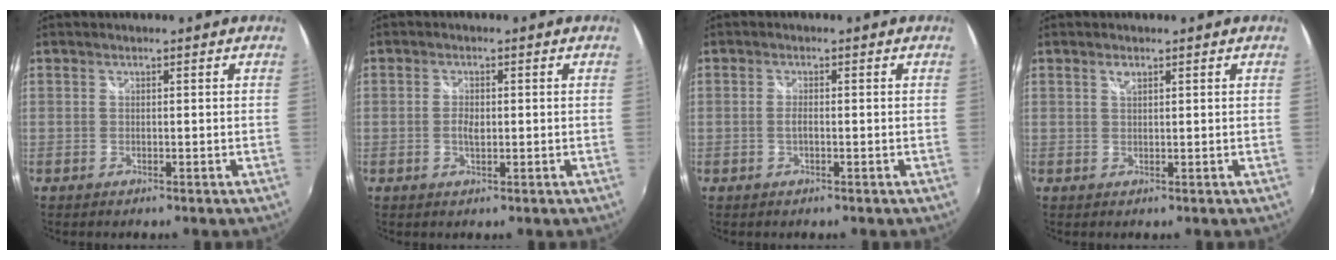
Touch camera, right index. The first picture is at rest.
{"total": 2.1, "force": [-0.2, 1.1, 1.8], "torque": [-0.033, 0.000, -0.005]}
{"total": 1.3, "force": [-0.3, 0.4, 1.2], "torque": [-0.026, 0.001, -0.008]}
{"total": 1.1, "force": [0.7, 0.4, 0.8], "torque": [-0.013, 0.003, 0.012]}